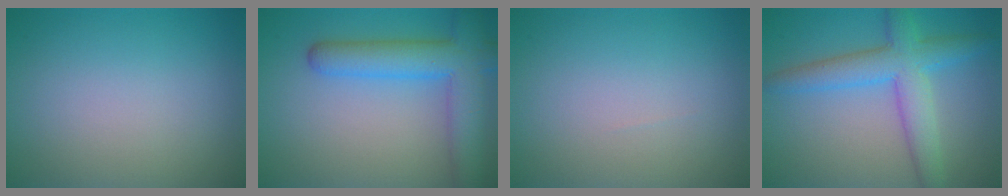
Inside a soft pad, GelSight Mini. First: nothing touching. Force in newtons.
{"total": 6.8, "press": 6.8, "slide": 0.4}
{"total": 0.0}
{"total": 5.6, "press": 5.6, "slide": 0.3}